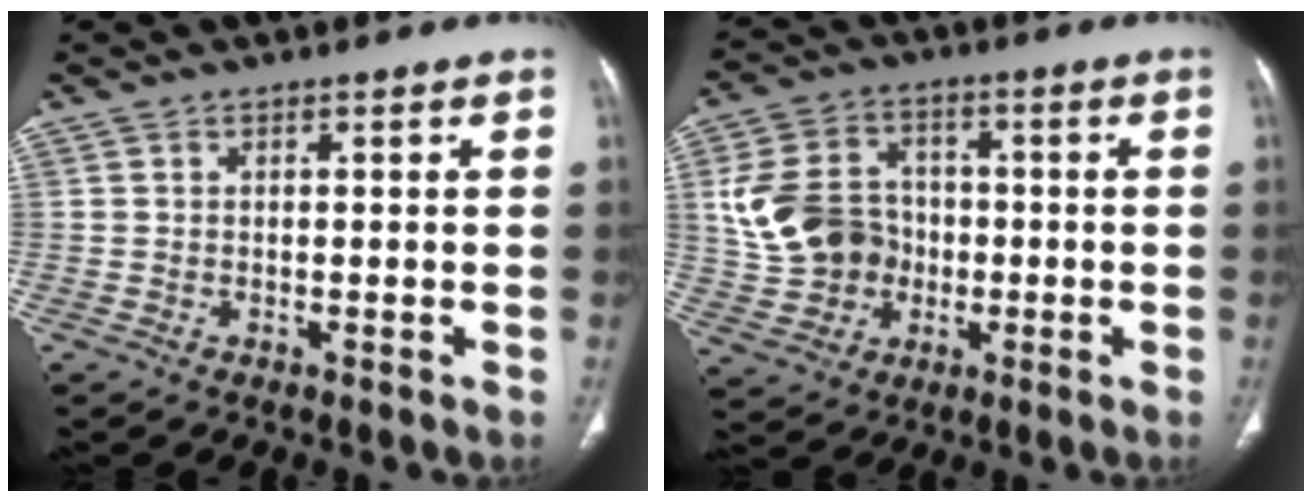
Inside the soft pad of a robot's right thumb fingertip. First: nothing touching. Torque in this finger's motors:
{"motor_torque": [0.81, 1.49, 1.03, 0.22, 0.11]}